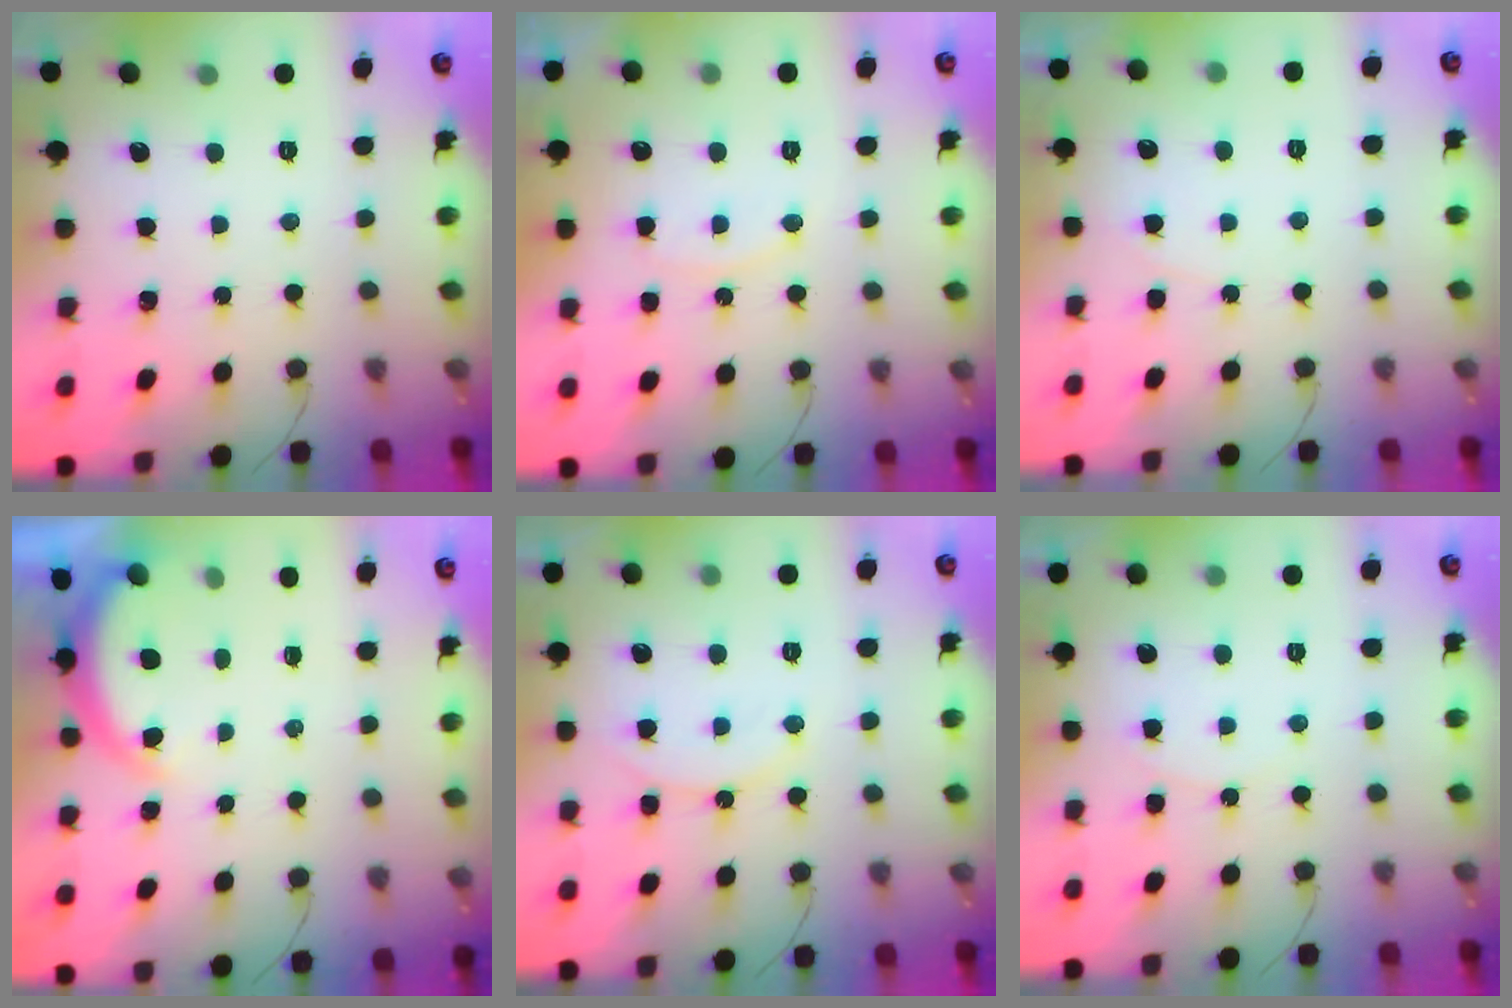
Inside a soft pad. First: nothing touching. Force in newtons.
{"total": 7.4, "press": 7.4, "slide": 0.3}
{"total": 3.4, "press": 3.3, "slide": 0.3}
{"total": 3.9, "press": 3.9, "slide": 0.6}
{"total": 9.8, "press": 9.7, "slide": 0.9}
{"total": 3.7, "press": 3.6, "slide": 0.7}